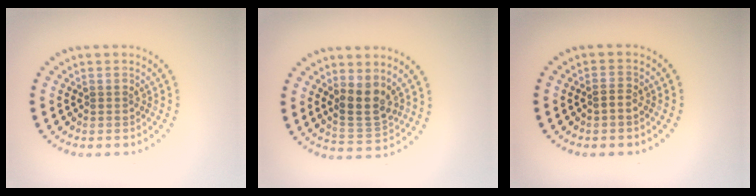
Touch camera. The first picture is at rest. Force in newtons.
{"total": 3.4, "press": 3.1, "slide": 1.4}
{"total": 1.0, "press": 0.9, "slide": 0.3}